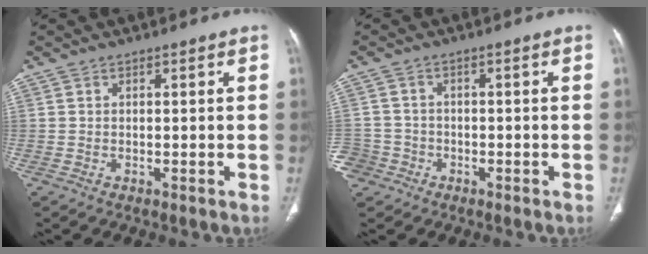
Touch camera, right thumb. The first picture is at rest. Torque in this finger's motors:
{"motor_torque": [0.09, 0.05, -0.14, 0.06, 0.02]}